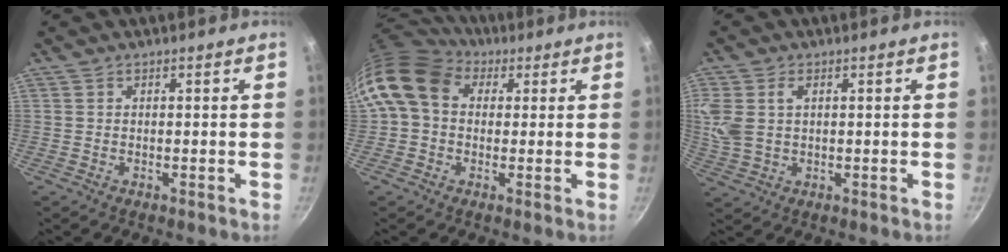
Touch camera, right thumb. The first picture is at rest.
{"total": 11.8, "force": [2.8, 9.3, 6.7], "torque": [-0.111, 0.018, 0.030]}
{"total": 7.9, "force": [2.0, 5.1, 5.6], "torque": [-0.117, 0.004, 0.041]}